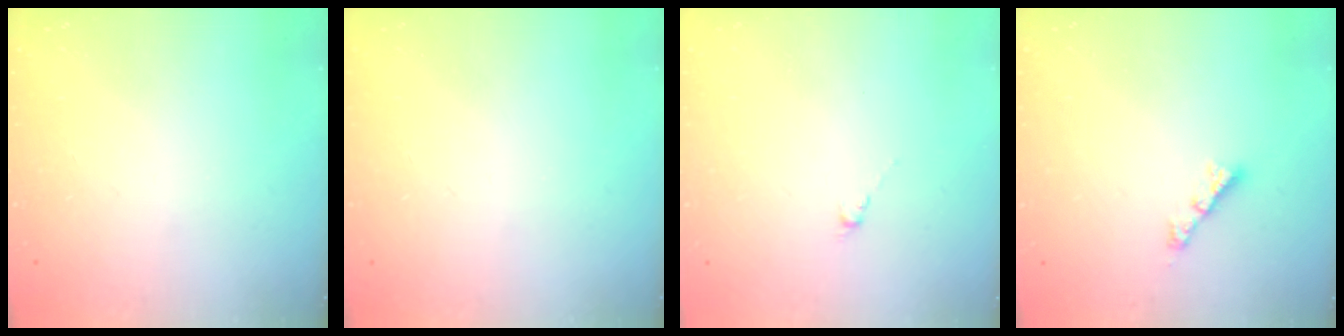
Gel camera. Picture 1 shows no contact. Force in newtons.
{"total": 0.0}
{"total": 0.0}
{"total": 2.4, "press": 2.4, "slide": 0.3}